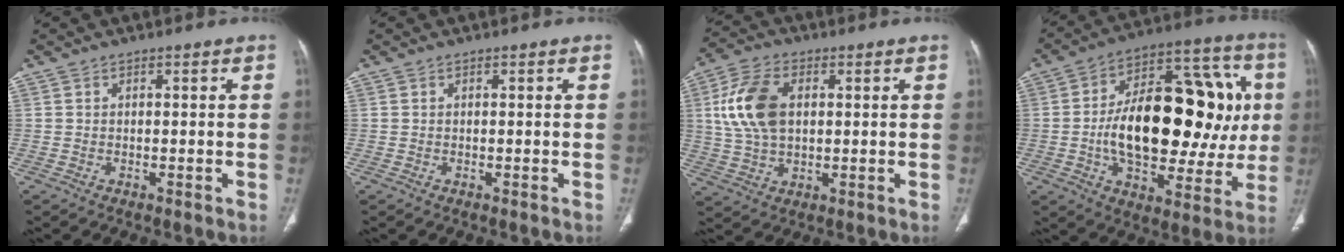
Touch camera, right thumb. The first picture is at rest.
{"total": 0.0}
{"total": 12.1, "force": [2.2, 7.5, 9.2], "torque": [-0.182, 0.007, 0.043]}
{"total": 29.9, "force": [1.1, 15.1, 25.8], "torque": [-0.362, 0.026, 0.020]}